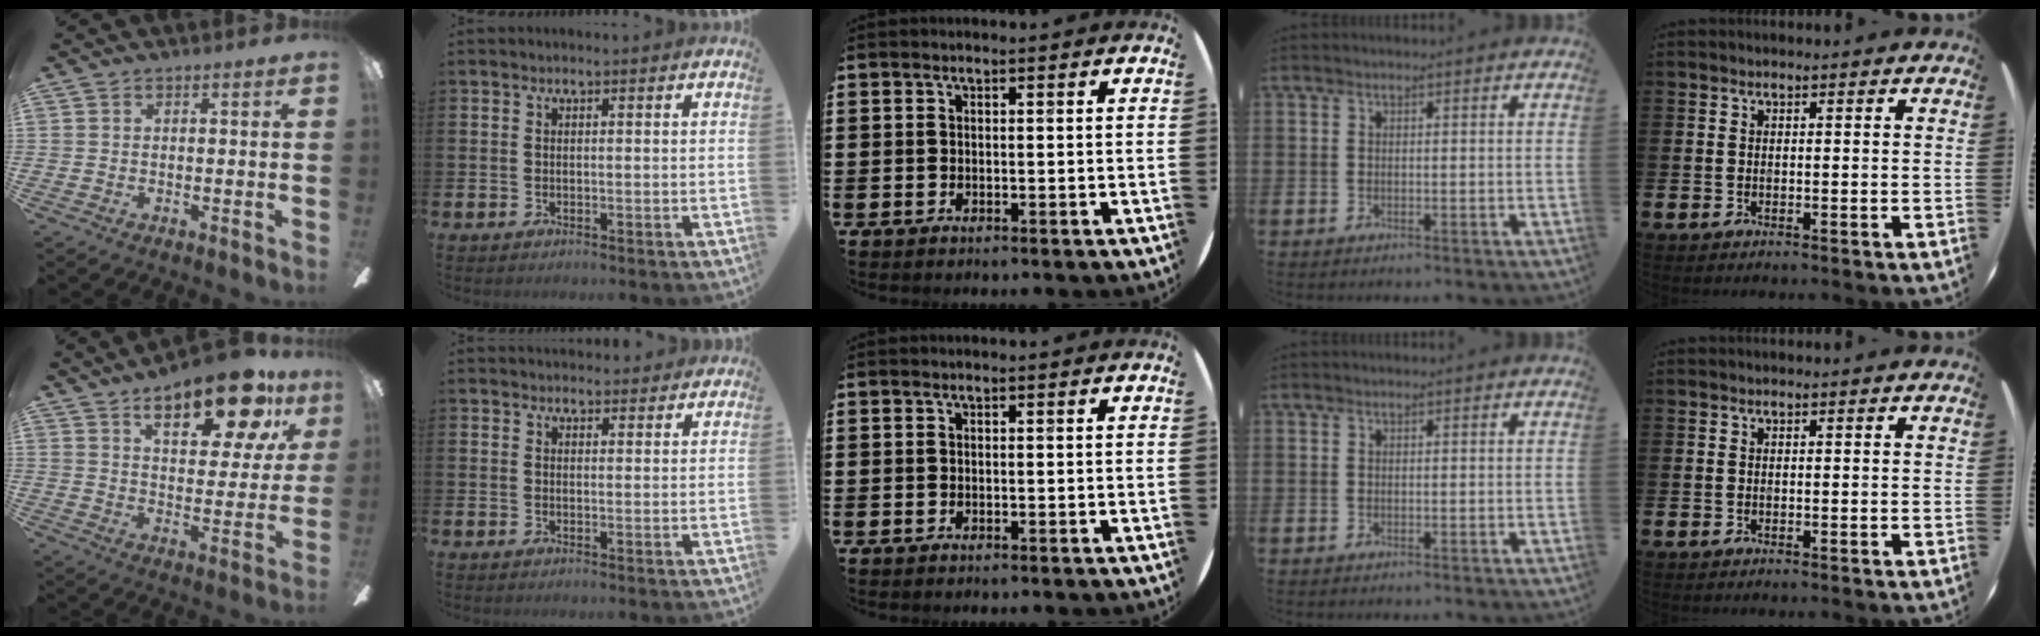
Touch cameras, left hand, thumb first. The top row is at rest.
{"thumb": {"total": 18.8, "force": [10.9, 7.7, 13.2], "torque": [-0.182, -0.046, 0.173]}, "index": {"total": 2.5, "force": [2.4, 0.9, -0.1], "torque": [0.007, -0.011, 0.042]}}